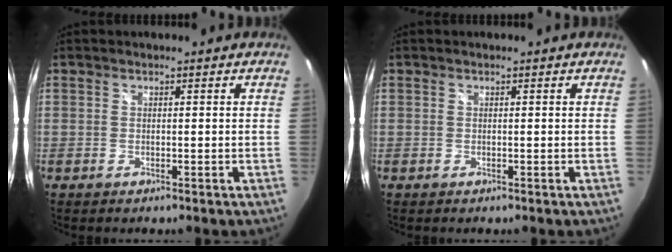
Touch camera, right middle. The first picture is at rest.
{"total": 0.0}